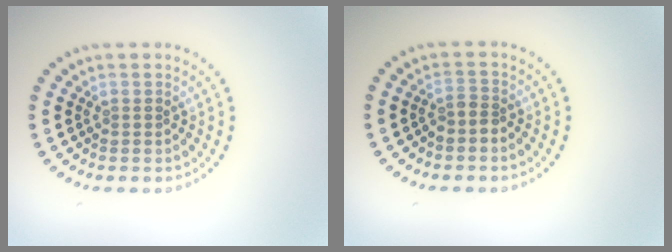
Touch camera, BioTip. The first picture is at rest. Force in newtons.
{"total": 1.5, "press": 1.1, "slide": 0.9}